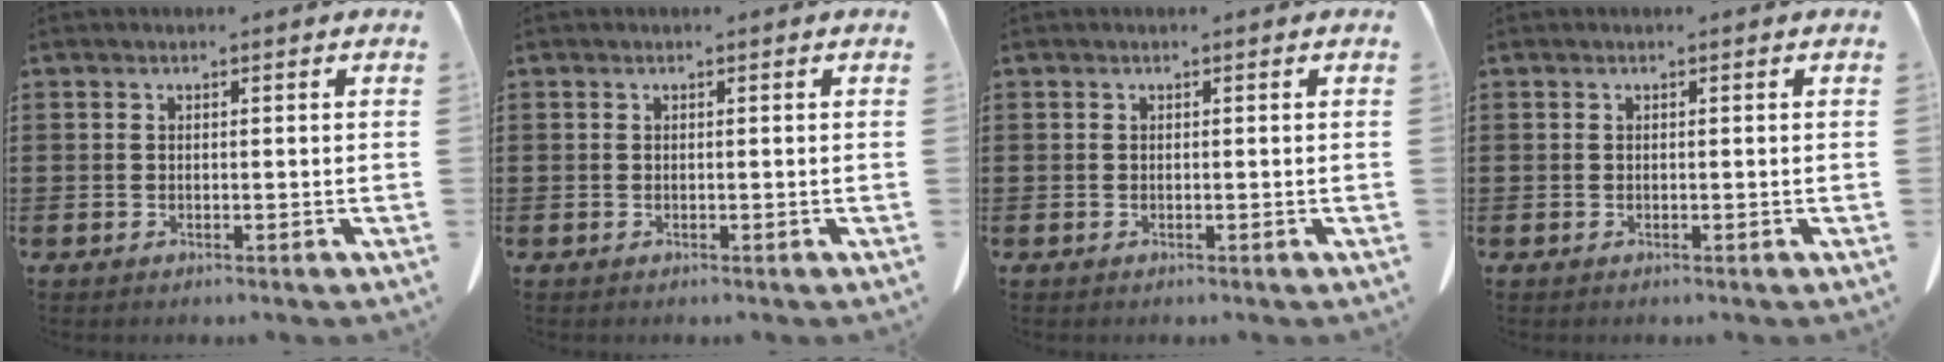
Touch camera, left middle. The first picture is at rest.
{"total": 0.0}
{"total": 0.0}
{"total": 0.0}